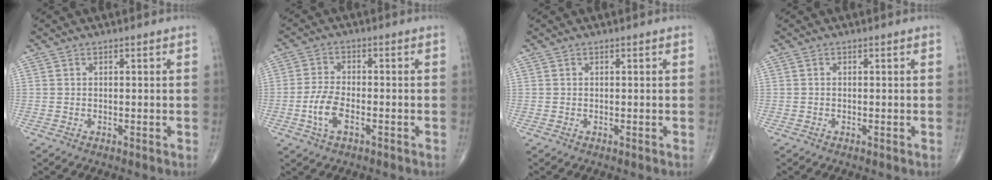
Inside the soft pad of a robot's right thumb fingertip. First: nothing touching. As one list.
[{"total": 5.8, "force": [-2.1, 2.8, 4.6], "torque": [-0.101, 0.011, -0.041]}, {"total": 0.0}, {"total": 0.0}]